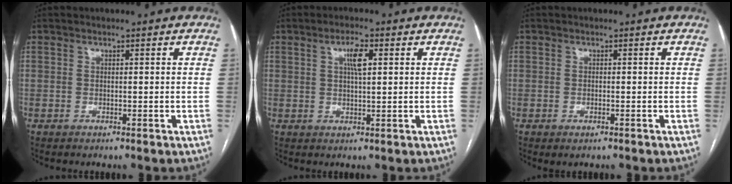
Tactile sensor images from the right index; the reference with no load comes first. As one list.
[{"total": 3.7, "force": [1.3, 0.7, 3.4], "torque": [-0.062, 0.003, 0.022]}, {"total": 0.9, "force": [-0.5, 0.3, 0.7], "torque": [-0.013, -0.003, -0.003]}]